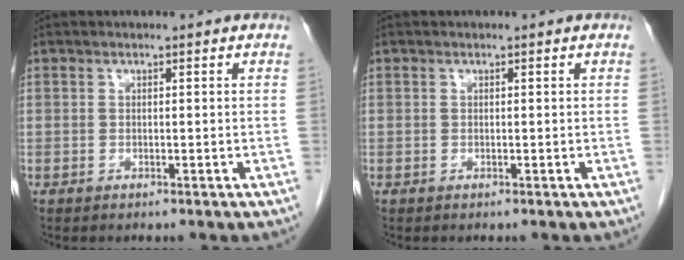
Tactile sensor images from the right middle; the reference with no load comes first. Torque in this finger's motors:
{"motor_torque": [0.04, 0.04, 0.01, -0.01]}